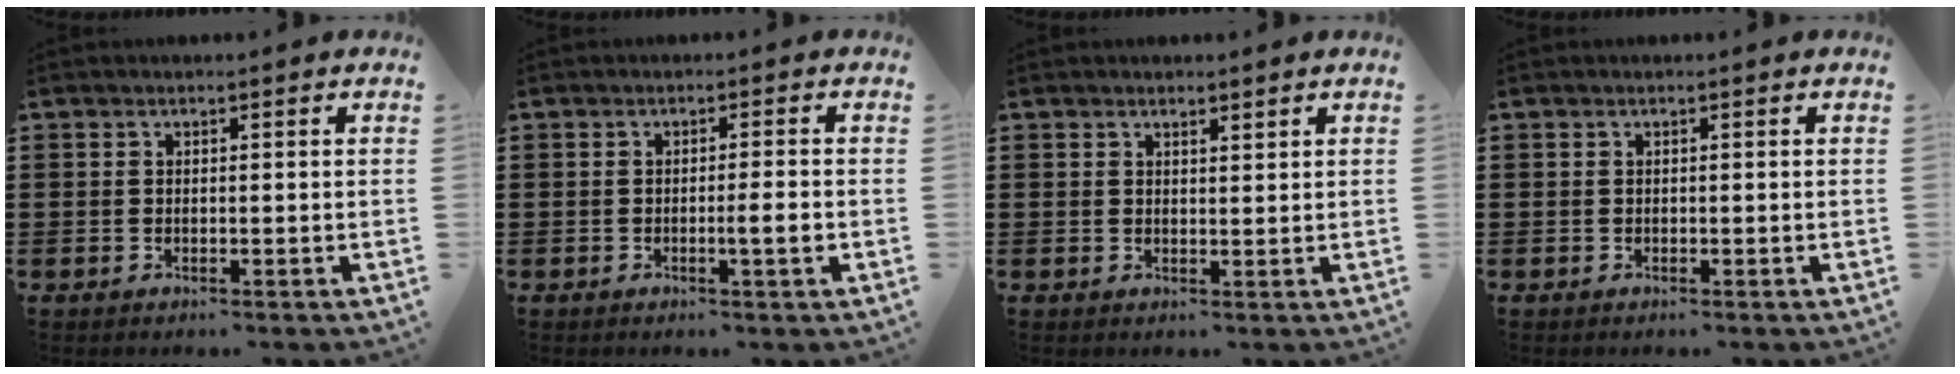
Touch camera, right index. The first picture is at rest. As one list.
[{"total": 3.0, "force": [-0.8, 0.0, 2.9], "torque": [-0.047, -0.005, -0.016]}, {"total": 1.2, "force": [1.1, 0.4, 0.3], "torque": [-0.007, 0.002, 0.021]}, {"total": 0.0}]